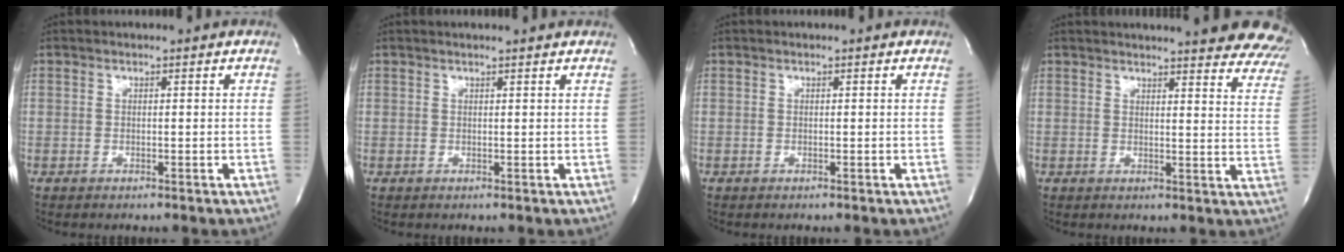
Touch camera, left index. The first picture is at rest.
{"total": 3.0, "force": [2.8, -0.2, 1.1], "torque": [-0.018, 0.012, 0.031]}
{"total": 0.0}
{"total": 24.2, "force": [22.2, 4.2, 8.8], "torque": [-0.113, -0.082, 0.232]}